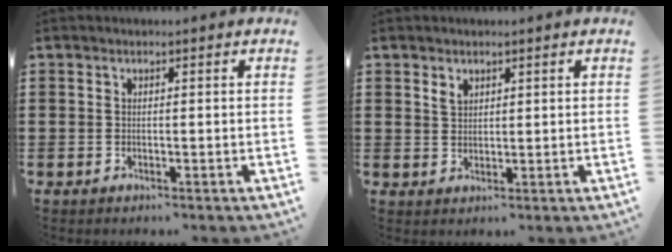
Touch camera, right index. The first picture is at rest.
{"total": 1.8, "force": [1.3, 1.1, 0.6], "torque": [-0.016, 0.002, 0.026]}